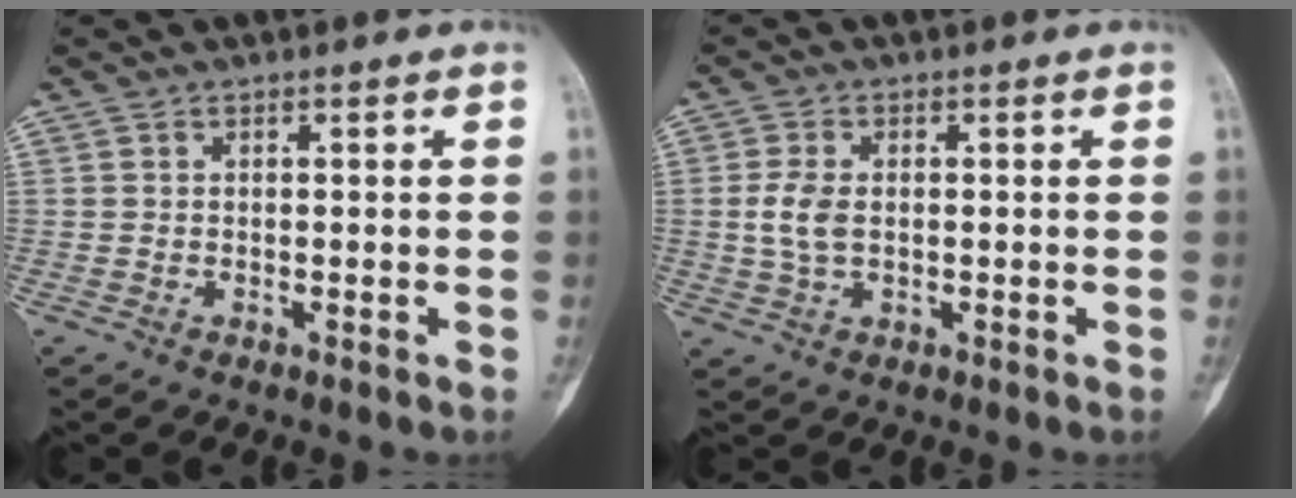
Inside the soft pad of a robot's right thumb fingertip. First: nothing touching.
{"total": 4.5, "force": [0.1, 2.7, 3.6], "torque": [-0.081, 0.004, 0.001]}